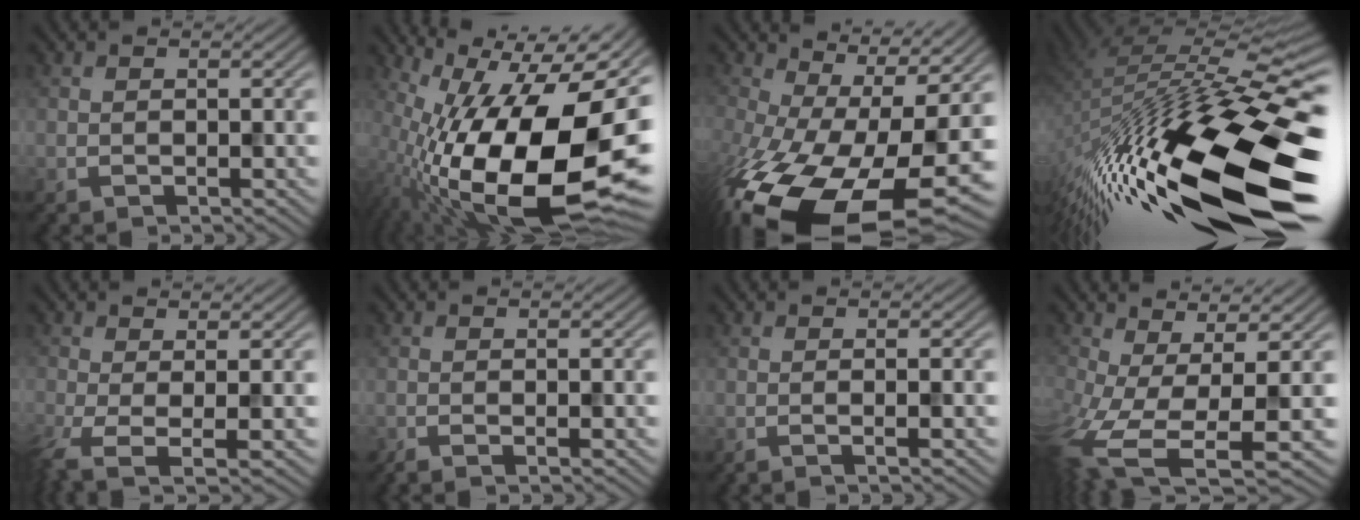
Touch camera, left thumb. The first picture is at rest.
{"total": 19.5, "force": [-3.3, 8.9, 17.0], "torque": [-0.284, -0.016, -0.049]}
{"total": 18.8, "force": [-6.7, 10.0, 14.5], "torque": [-0.289, -0.069, -0.078]}
{"total": 19.4, "force": [-8.4, 6.9, 16.1], "torque": [-0.313, -0.025, -0.140]}
{"total": 4.2, "force": [-0.9, 1.4, 3.8], "torque": [-0.090, -0.015, -0.014]}
{"total": 1.4, "force": [-0.5, 0.4, 1.2], "torque": [-0.014, 0.002, -0.015]}
{"total": 2.1, "force": [-0.4, 0.5, 2.0], "torque": [-0.023, 0.006, -0.013]}
{"total": 9.2, "force": [-2.4, 3.7, 8.0], "torque": [-0.193, -0.036, -0.027]}